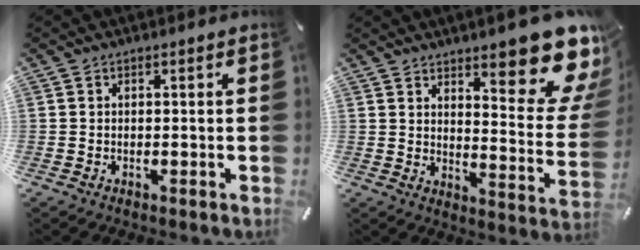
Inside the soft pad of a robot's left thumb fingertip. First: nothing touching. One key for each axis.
{"total": 18.4, "fx": 11.6, "fy": 5.9, "fz": 13.1, "tx": -0.159, "ty": -0.101, "tz": 0.186}